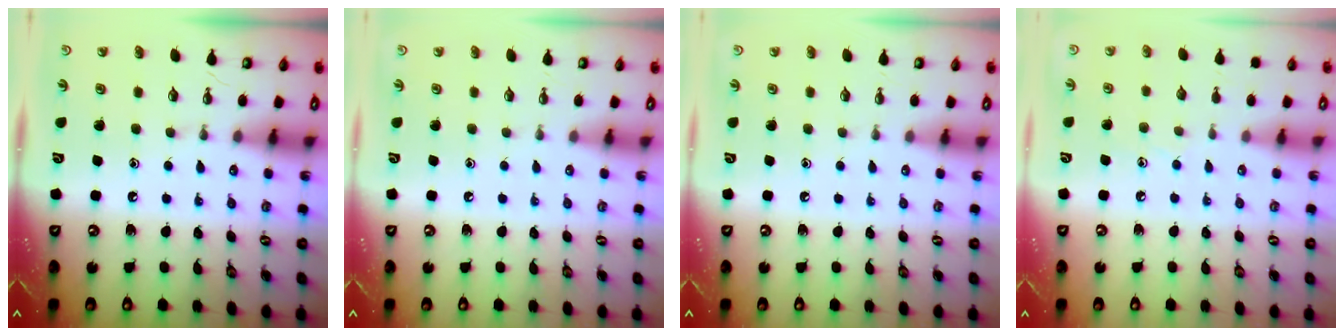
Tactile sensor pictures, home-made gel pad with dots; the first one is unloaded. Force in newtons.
{"total": 0.0}
{"total": 0.0}
{"total": 5.0, "press": 5.0, "slide": 0.5}